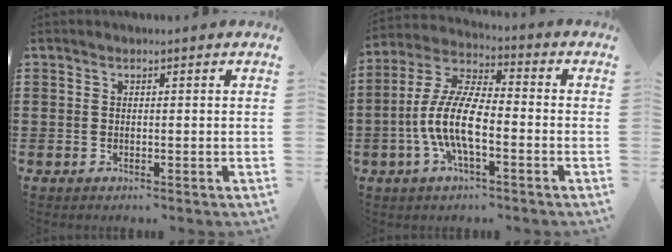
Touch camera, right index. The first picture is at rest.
{"total": 9.8, "force": [-3.2, 3.1, 8.7], "torque": [-0.209, -0.013, -0.068]}